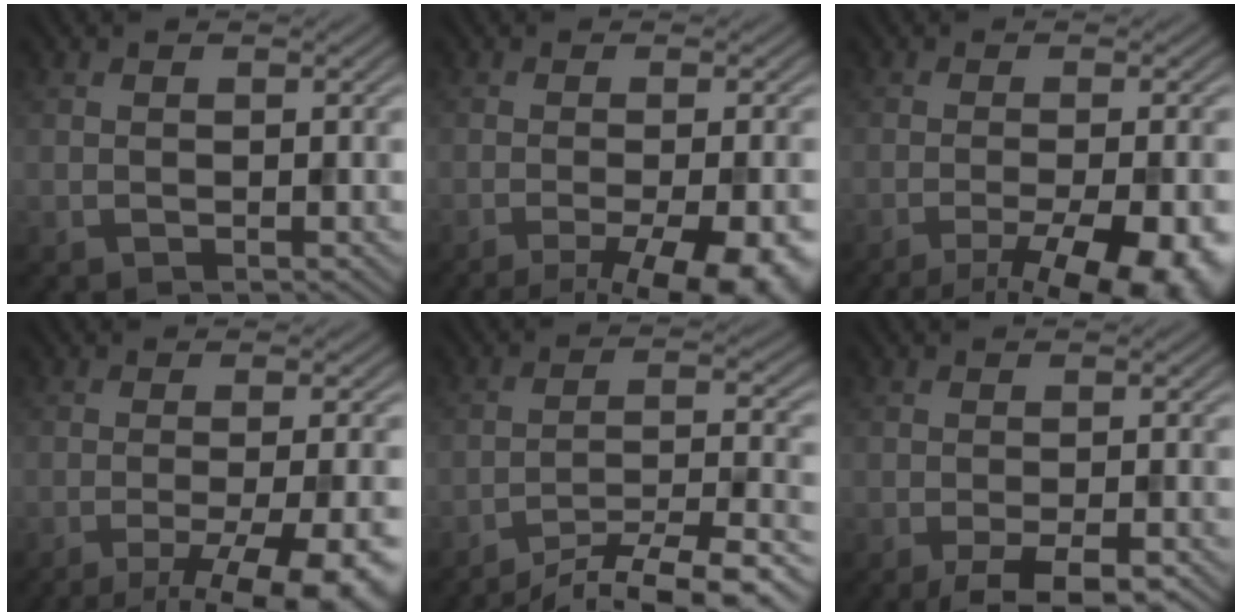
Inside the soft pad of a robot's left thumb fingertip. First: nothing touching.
{"total": 12.1, "force": [-6.7, 3.6, 9.4], "torque": [-0.113, -0.010, -0.075]}
{"total": 12.0, "force": [-6.8, 3.2, 9.4], "torque": [-0.132, -0.015, -0.082]}
{"total": 12.8, "force": [-7.1, 3.5, 10.0], "torque": [-0.127, -0.011, -0.083]}
{"total": 12.5, "force": [-10.3, 2.3, 6.6], "torque": [-0.107, -0.006, -0.150]}
{"total": 5.3, "force": [-3.1, 1.4, 4.1], "torque": [-0.061, 0.000, -0.045]}